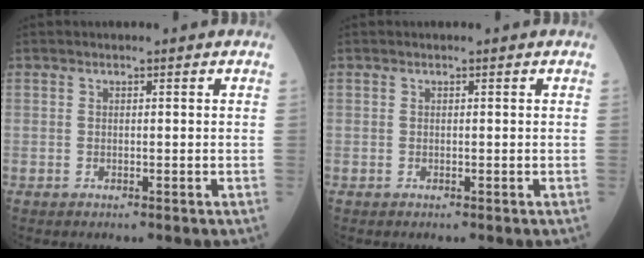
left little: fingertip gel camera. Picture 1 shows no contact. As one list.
[{"total": 0.0}]